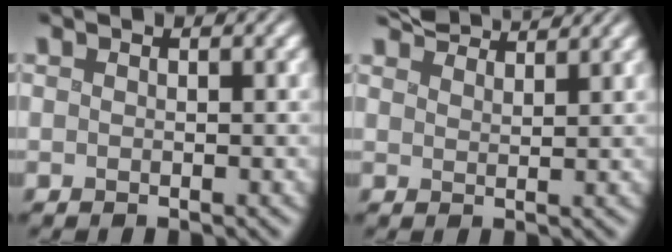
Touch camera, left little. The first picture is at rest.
{"total": 4.0, "force": [3.9, 0.4, 1.0], "torque": [-0.018, 0.010, 0.065]}